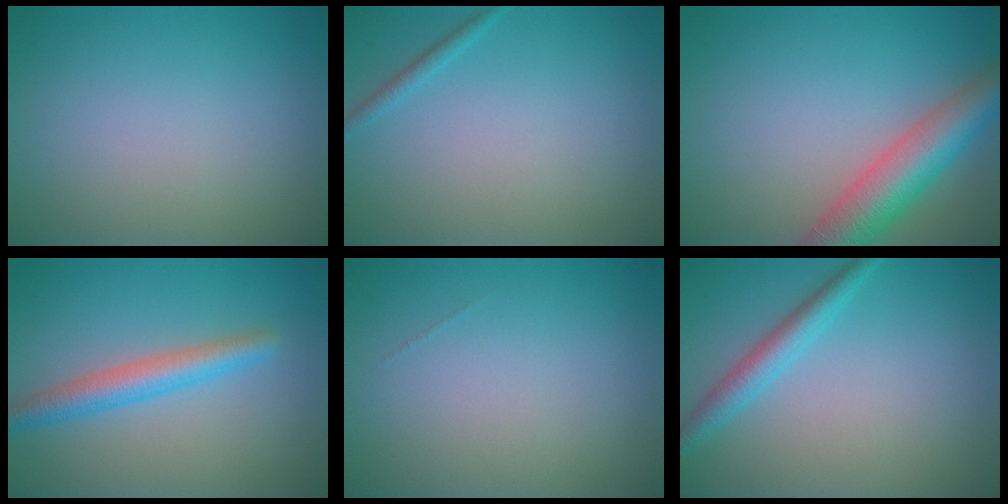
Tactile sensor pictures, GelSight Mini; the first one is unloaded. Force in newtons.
{"total": 0.9, "press": 0.9, "slide": 0.1}
{"total": 6.7, "press": 6.7, "slide": 0.3}
{"total": 3.3, "press": 3.3, "slide": 0.0}
{"total": 0.0}
{"total": 2.6, "press": 2.6, "slide": 0.0}